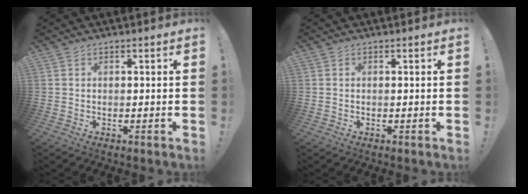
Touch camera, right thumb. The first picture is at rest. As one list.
[{"total": 0.0}]